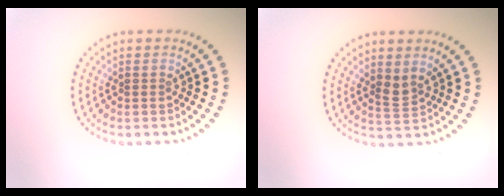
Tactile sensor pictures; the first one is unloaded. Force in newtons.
{"total": 1.6, "press": 1.2, "slide": 1.0}